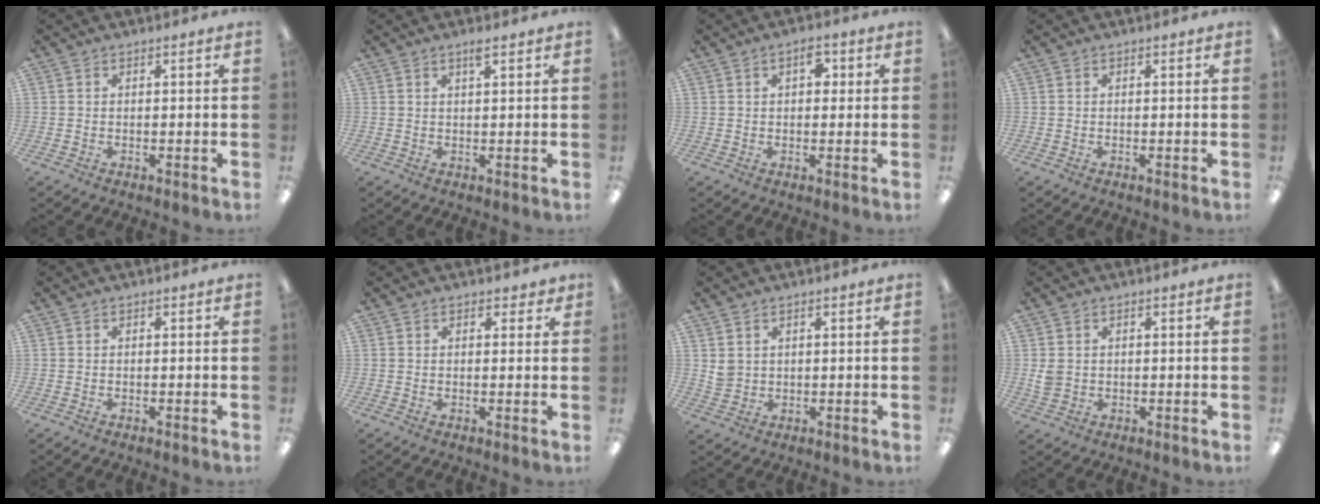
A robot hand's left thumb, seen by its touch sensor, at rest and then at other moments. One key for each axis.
{"total": 2.2, "fx": 1.5, "fy": 0.4, "fz": 1.6, "tx": -0.020, "ty": -0.004, "tz": 0.022}
{"total": 4.2, "fx": 1.5, "fy": 2.2, "fz": 3.2, "tx": -0.033, "ty": -0.005, "tz": 0.018}
{"total": 0.0}
{"total": 0.0}
{"total": 1.9, "fx": 1.2, "fy": 1.2, "fz": 0.8, "tx": -0.008, "ty": 0.000, "tz": 0.019}
{"total": 3.3, "fx": 1.5, "fy": 2.8, "fz": 0.8, "tx": -0.012, "ty": 0.001, "tz": 0.028}
{"total": 3.0, "fx": 0.5, "fy": 2.7, "fz": 1.2, "tx": -0.016, "ty": 0.001, "tz": 0.009}